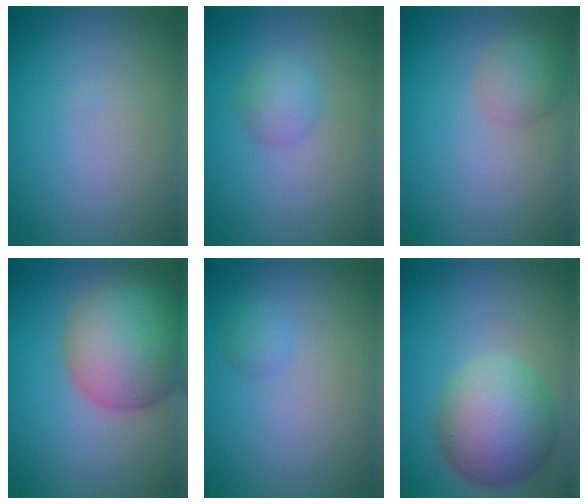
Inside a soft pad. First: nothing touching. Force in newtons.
{"total": 2.2, "press": 2.2, "slide": 0.1}
{"total": 2.6, "press": 2.6, "slide": 0.1}
{"total": 11.4, "press": 11.3, "slide": 0.5}
{"total": 1.1, "press": 1.1, "slide": 0.1}
{"total": 8.5, "press": 8.5, "slide": 0.4}